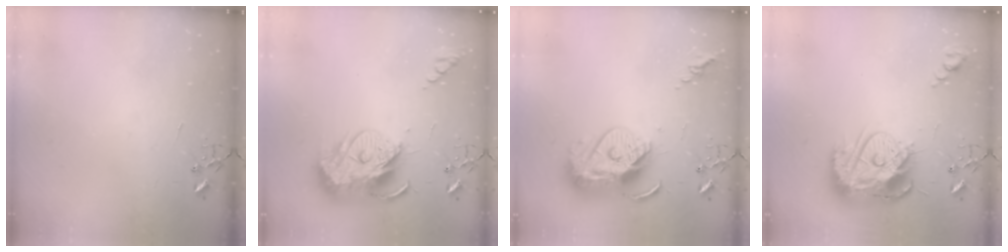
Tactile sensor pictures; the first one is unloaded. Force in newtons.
{"total": 15.2, "press": 15.0, "slide": 1.9}
{"total": 15.5, "press": 15.4, "slide": 1.3}
{"total": 17.6, "press": 17.6, "slide": 1.5}